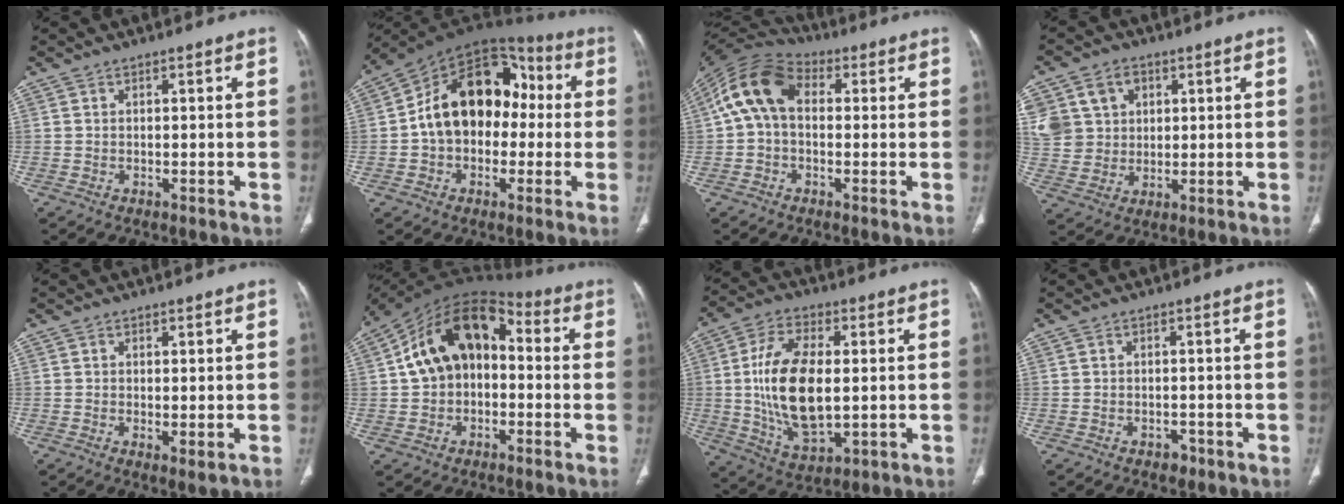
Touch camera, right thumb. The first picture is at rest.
{"total": 18.9, "force": [0.1, 13.4, 13.3], "torque": [-0.174, 0.053, -0.010]}
{"total": 12.2, "force": [1.4, 8.3, 8.9], "torque": [-0.165, 0.037, 0.012]}
{"total": 14.9, "force": [4.8, 12.7, 6.2], "torque": [-0.127, 0.015, 0.104]}
{"total": 2.0, "force": [-0.3, 0.7, 1.9], "torque": [-0.037, -0.010, -0.003]}
{"total": 16.0, "force": [0.8, 11.0, 11.6], "torque": [-0.173, 0.048, -0.001]}
{"total": 17.2, "force": [0.4, 8.7, 14.8], "torque": [-0.280, -0.011, 0.014]}
{"total": 1.8, "force": [-1.1, 1.3, 0.7], "torque": [-0.005, 0.004, -0.012]}